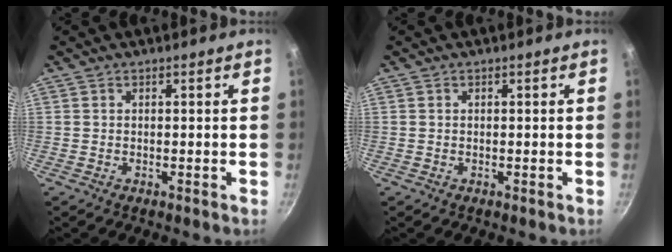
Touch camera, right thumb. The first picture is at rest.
{"total": 0.0}